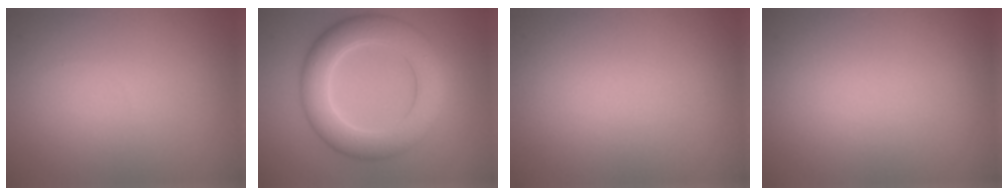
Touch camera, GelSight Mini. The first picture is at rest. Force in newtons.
{"total": 7.1, "press": 7.1, "slide": 0.3}
{"total": 0.0}
{"total": 0.0}